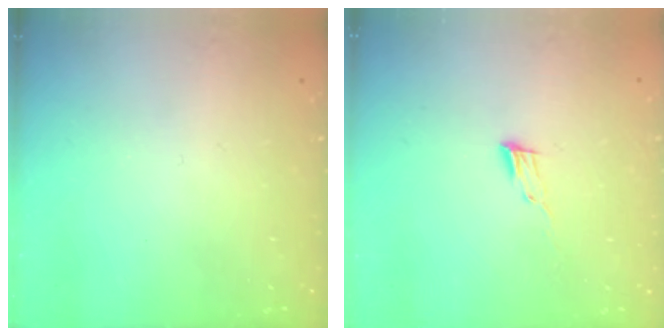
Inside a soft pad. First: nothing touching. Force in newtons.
{"total": 4.8, "press": 4.7, "slide": 1.0}